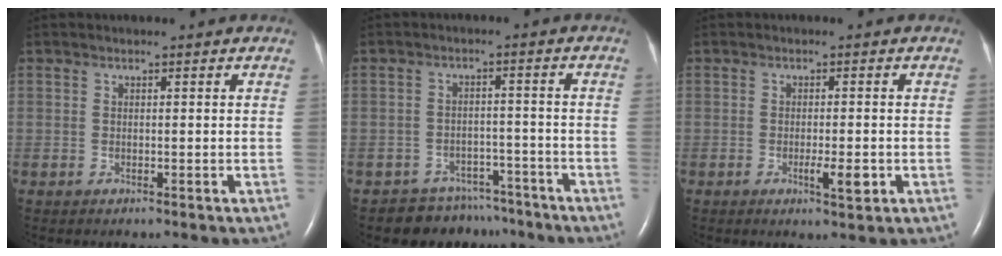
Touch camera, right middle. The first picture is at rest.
{"total": 7.1, "force": [-6.1, 3.5, -0.4], "torque": [0.018, 0.023, -0.084]}
{"total": 3.0, "force": [-1.0, 0.5, 2.8], "torque": [-0.048, -0.003, -0.013]}